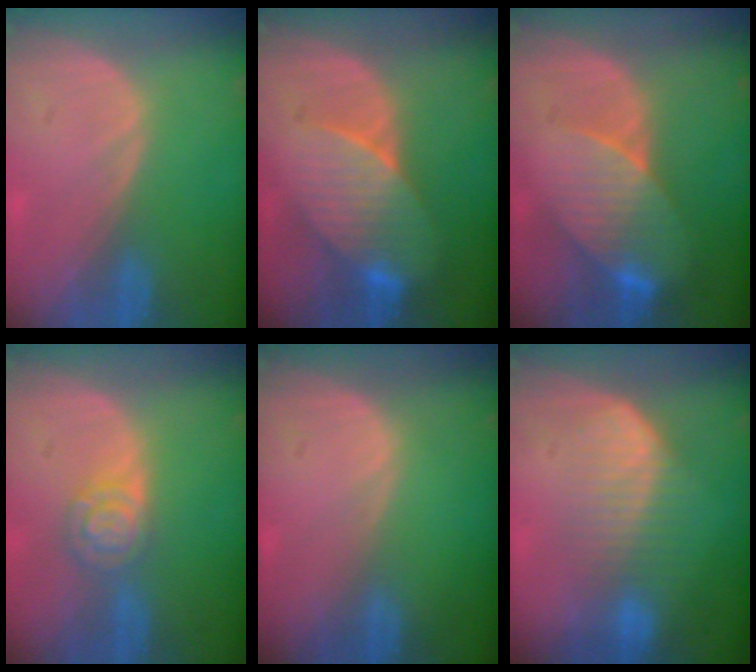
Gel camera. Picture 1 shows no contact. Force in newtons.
{"total": 8.0, "press": 7.8, "slide": 2.0}
{"total": 8.4, "press": 7.6, "slide": 3.6}
{"total": 5.1, "press": 4.5, "slide": 2.6}
{"total": 0.0}
{"total": 6.8, "press": 6.6, "slide": 1.4}